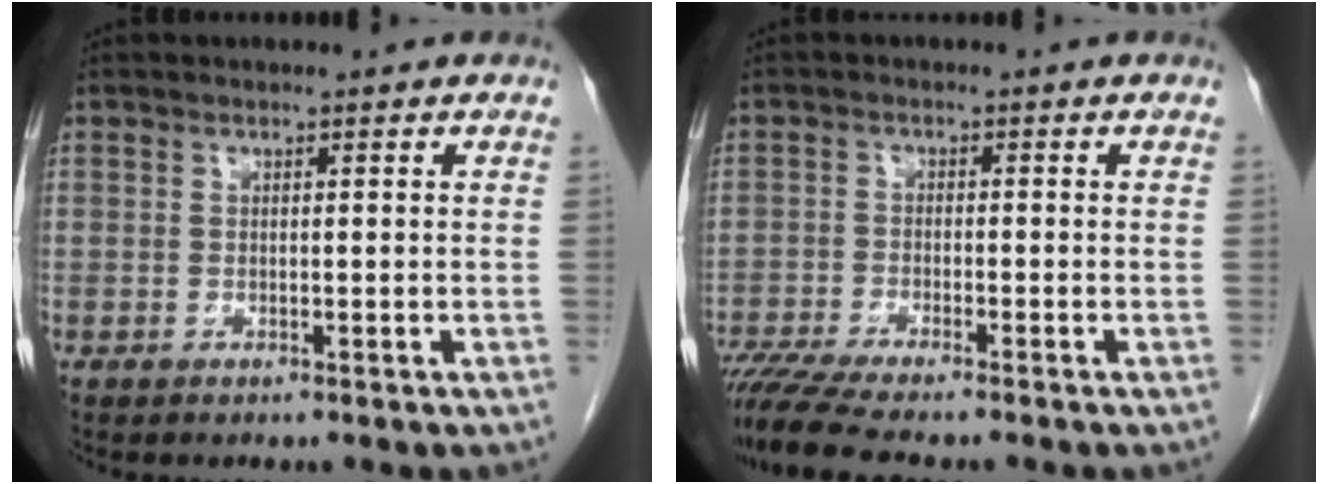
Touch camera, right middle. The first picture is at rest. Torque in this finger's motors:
{"motor_torque": [0.94, -1.20, 0.40, 0.12]}